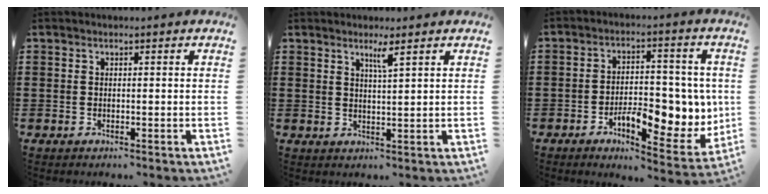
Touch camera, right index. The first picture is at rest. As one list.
[{"total": 2.5, "force": [1.7, -0.1, 1.8], "torque": [-0.038, -0.004, 0.030]}, {"total": 9.5, "force": [-2.0, 5.1, 7.8], "torque": [-0.098, -0.001, -0.031]}]